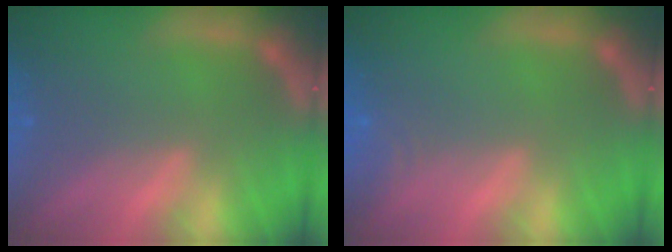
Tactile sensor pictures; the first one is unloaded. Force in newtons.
{"total": 2.4}